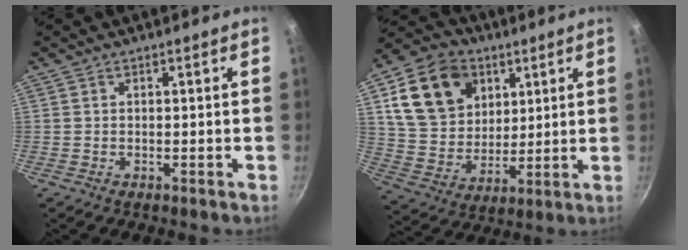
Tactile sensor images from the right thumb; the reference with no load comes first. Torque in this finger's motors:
{"motor_torque": [-1.27, 1.55, 0.82, 0.99, 0.13]}